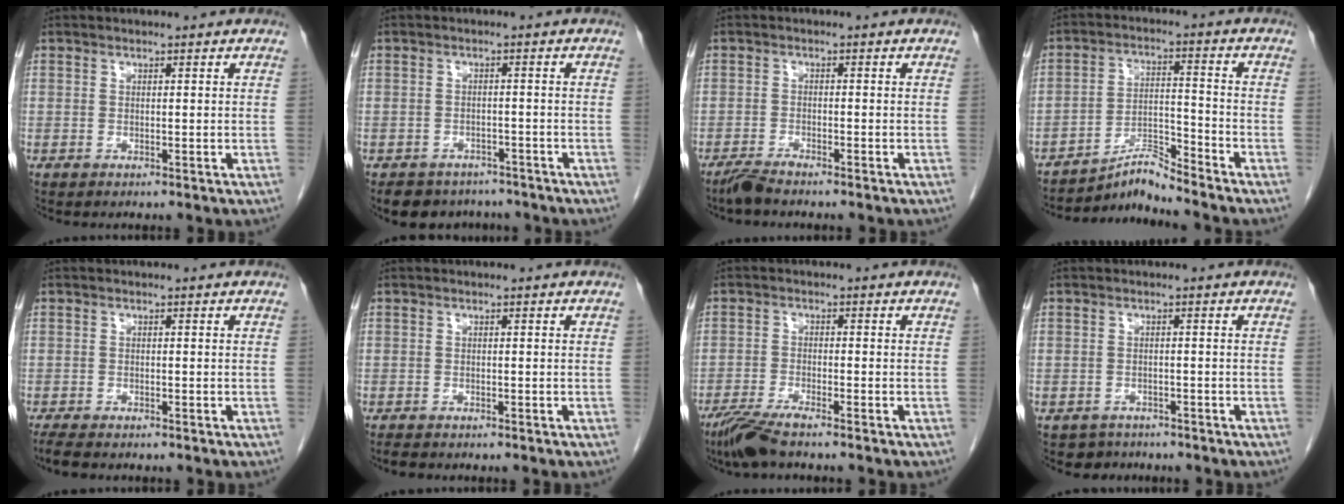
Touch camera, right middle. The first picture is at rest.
{"total": 6.5, "force": [-5.5, 3.3, 0.7], "torque": [-0.004, 0.005, -0.072]}
{"total": 2.8, "force": [-2.5, 0.2, 1.2], "torque": [-0.028, -0.006, -0.045]}
{"total": 5.8, "force": [-5.6, -1.2, 0.6], "torque": [-0.016, 0.003, -0.099]}
{"total": 3.0, "force": [-2.5, 0.6, 1.5], "torque": [-0.031, -0.009, -0.038]}
{"total": 1.2, "force": [-1.1, 0.3, 0.4], "torque": [-0.013, -0.003, -0.016]}
{"total": 5.0, "force": [-3.9, 0.1, 3.0], "torque": [-0.064, -0.016, -0.079]}
{"total": 2.7, "force": [-2.1, 1.4, -0.7], "torque": [0.001, 0.002, -0.034]}